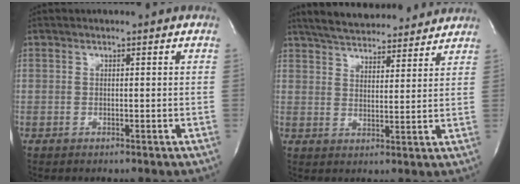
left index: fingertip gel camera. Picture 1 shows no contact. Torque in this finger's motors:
{"motor_torque": [0.48, -0.47, 0.12, 0.06]}